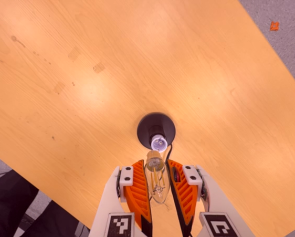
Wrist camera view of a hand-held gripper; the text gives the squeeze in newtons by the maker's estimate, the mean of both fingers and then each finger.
{"total": 11.9, "left": 12.6, "right": 11.1}